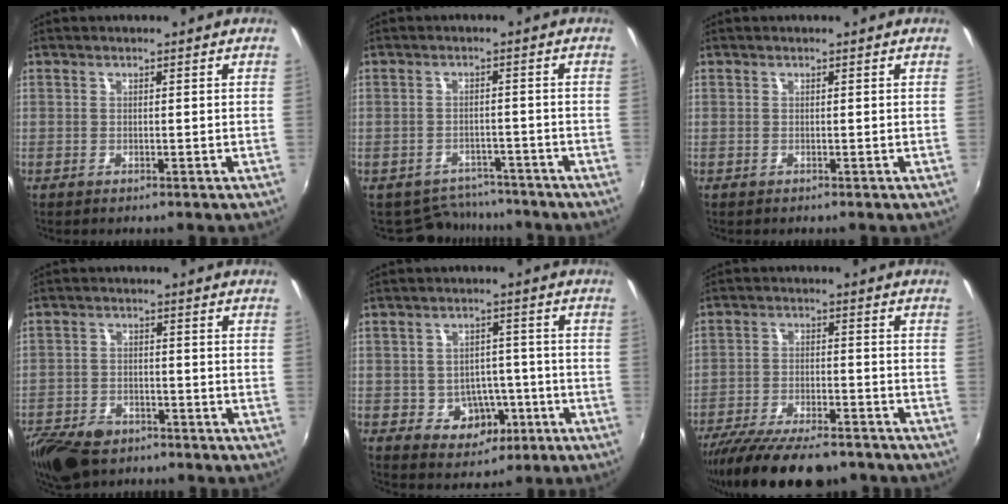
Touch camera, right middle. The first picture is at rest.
{"total": 6.6, "force": [-5.7, 3.3, 0.3], "torque": [-0.016, 0.014, -0.077]}
{"total": 0.0}
{"total": 12.2, "force": [-8.5, 6.6, 5.8], "torque": [-0.156, -0.024, -0.150]}
{"total": 7.9, "force": [-2.8, 6.5, 3.5], "torque": [-0.065, 0.016, -0.020]}
{"total": 16.4, "force": [-13.5, 4.6, 8.2], "torque": [-0.169, -0.035, -0.214]}